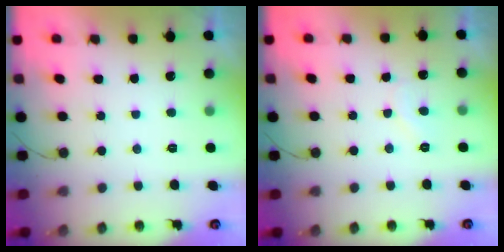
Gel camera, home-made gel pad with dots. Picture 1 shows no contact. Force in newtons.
{"total": 5.6, "press": 5.6, "slide": 0.5}